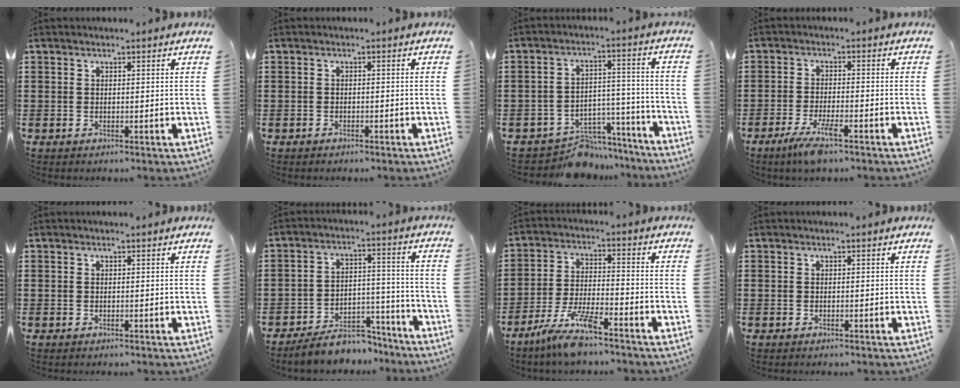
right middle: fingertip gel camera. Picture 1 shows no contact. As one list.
[{"total": 0.9, "force": [-0.9, 0.4, 0.1], "torque": [-0.003, 0.001, -0.020]}, {"total": 8.0, "force": [-7.4, 2.7, 1.5], "torque": [-0.012, 0.038, -0.138]}, {"total": 4.8, "force": [-3.0, 0.5, 3.7], "torque": [-0.077, -0.011, -0.055]}, {"total": 0.0}, {"total": 7.5, "force": [-6.8, 2.3, 2.2], "torque": [-0.025, 0.027, -0.127]}, {"total": 8.1, "force": [-6.3, 0.7, 5.0], "torque": [-0.110, -0.012, -0.121]}, {"total": 0.0}]